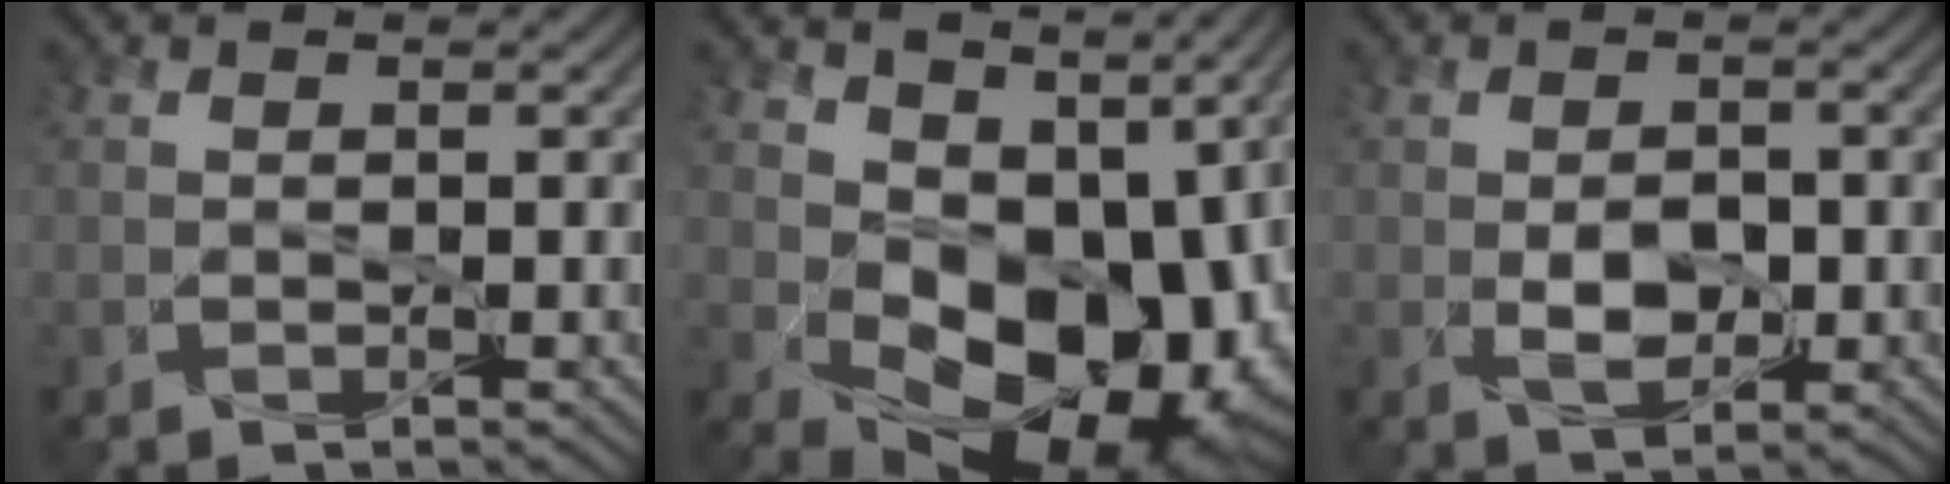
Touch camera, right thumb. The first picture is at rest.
{"total": 14.3, "force": [-0.3, 9.3, 10.8], "torque": [-0.146, -0.040, 0.029]}
{"total": 3.4, "force": [-0.6, 1.7, 2.8], "torque": [-0.052, -0.007, -0.009]}